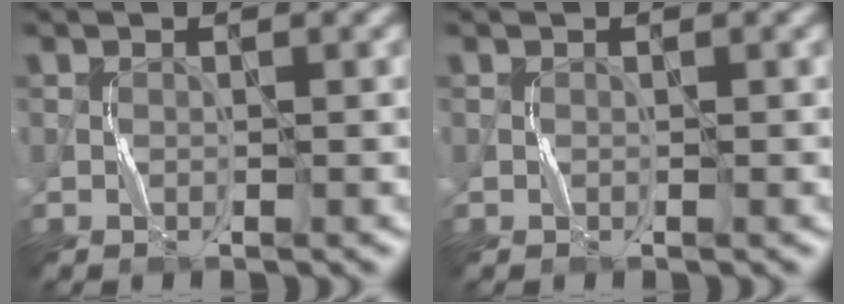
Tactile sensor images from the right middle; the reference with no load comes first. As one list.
[{"total": 0.0}]